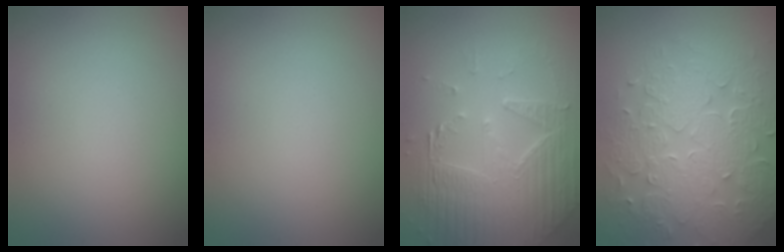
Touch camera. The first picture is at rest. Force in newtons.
{"total": 0.0}
{"total": 6.7, "press": 5.1, "slide": 4.3}
{"total": 8.1, "press": 5.9, "slide": 5.6}